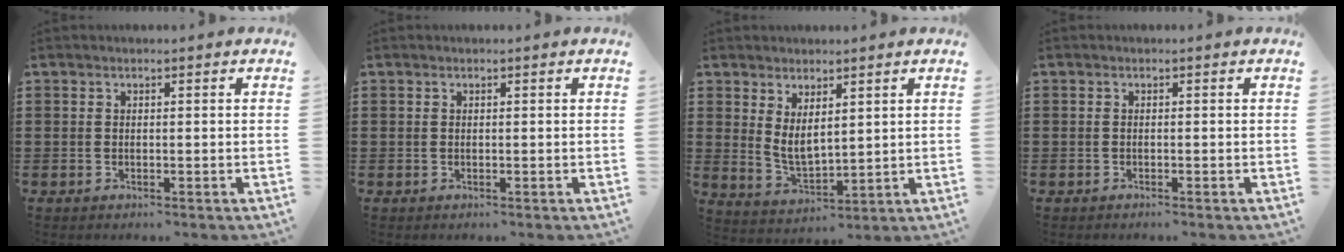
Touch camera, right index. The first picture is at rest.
{"total": 0.0}
{"total": 4.4, "force": [2.2, 2.3, 3.1], "torque": [-0.067, -0.001, 0.040]}
{"total": 0.0}